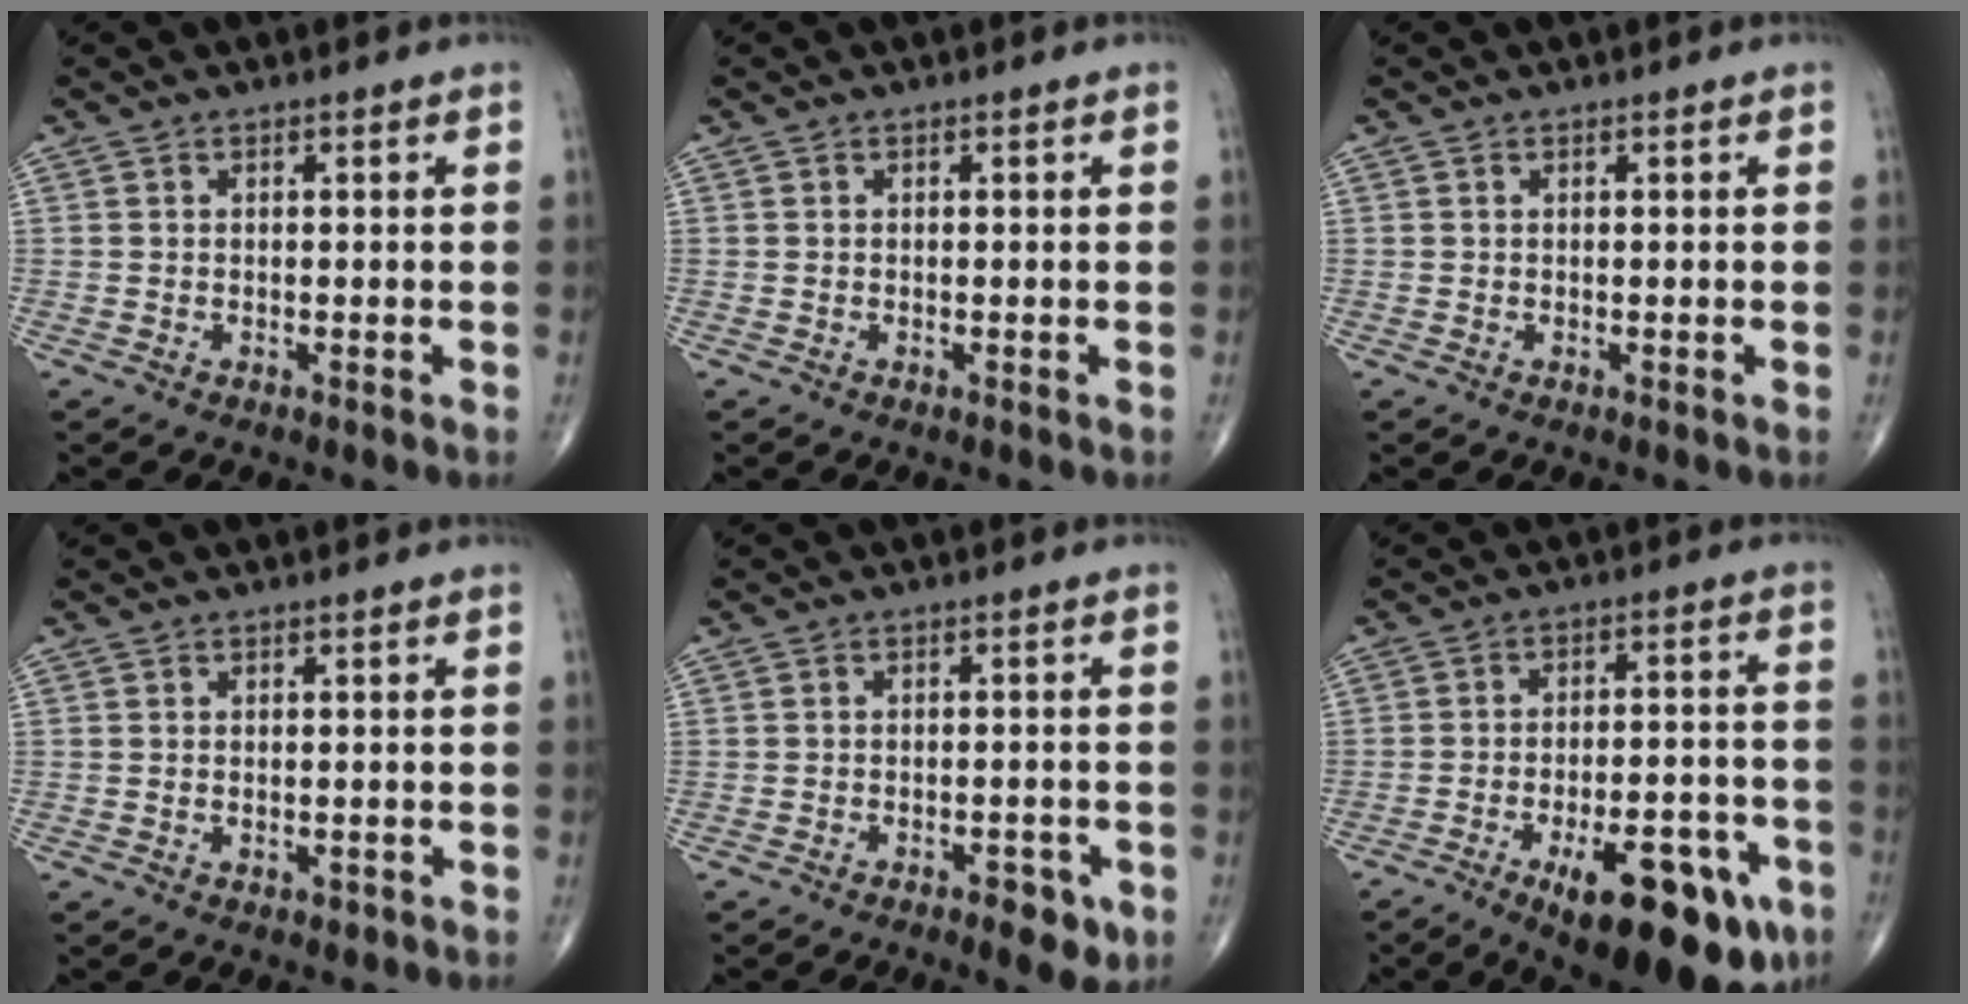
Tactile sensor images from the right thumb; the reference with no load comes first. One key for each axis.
{"total": 0.0}
{"total": 0.0}
{"total": 1.3, "fx": -0.4, "fy": 0.8, "fz": 1.0, "tx": -0.015, "ty": 0.001, "tz": -0.001}
{"total": 4.8, "fx": -2.4, "fy": 2.1, "fz": 3.6, "tx": -0.039, "ty": 0.006, "tz": -0.031}
{"total": 20.5, "fx": -10.3, "fy": 7.9, "fz": 15.8, "tx": -0.167, "ty": 0.048, "tz": -0.138}